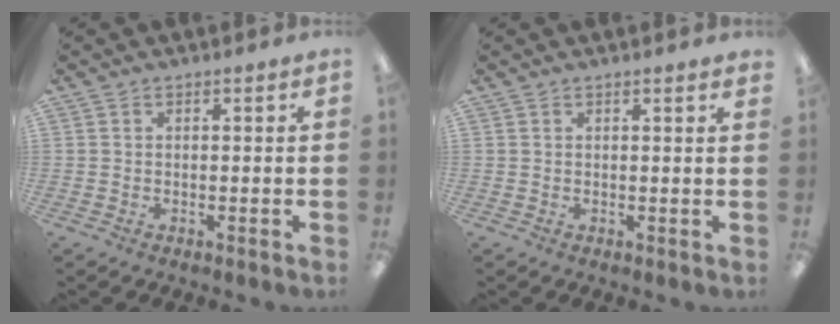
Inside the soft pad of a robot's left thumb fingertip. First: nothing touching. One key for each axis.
{"total": 0.7, "fx": 0.7, "fy": -0.1, "fz": 0.3, "tx": 0.003, "ty": -0.004, "tz": 0.010}